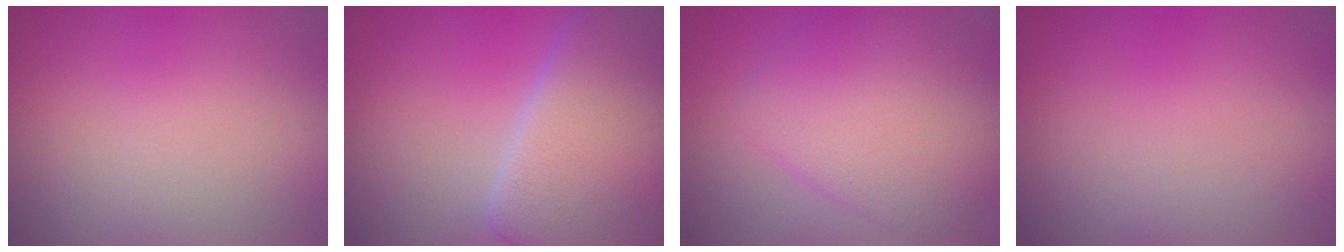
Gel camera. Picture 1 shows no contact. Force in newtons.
{"total": 14.6, "press": 14.6, "slide": 0.9}
{"total": 7.0, "press": 7.0, "slide": 0.3}
{"total": 0.0}